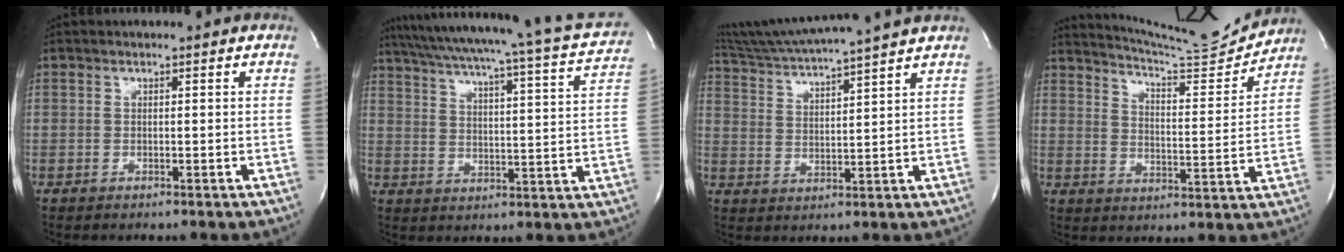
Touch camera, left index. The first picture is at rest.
{"total": 24.6, "force": [21.6, 0.9, 11.8], "torque": [-0.187, -0.034, 0.274]}
{"total": 14.6, "force": [13.1, -1.7, 6.2], "torque": [-0.118, -0.001, 0.204]}
{"total": 13.2, "force": [13.0, -1.0, 1.8], "torque": [-0.036, -0.045, 0.186]}